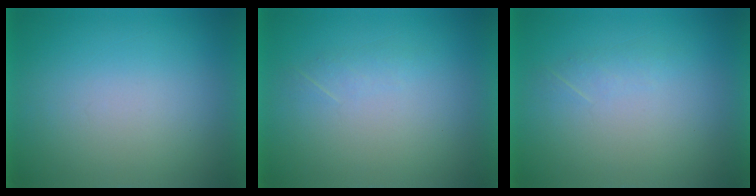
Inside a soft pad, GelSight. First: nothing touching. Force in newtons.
{"total": 1.3}
{"total": 1.3}